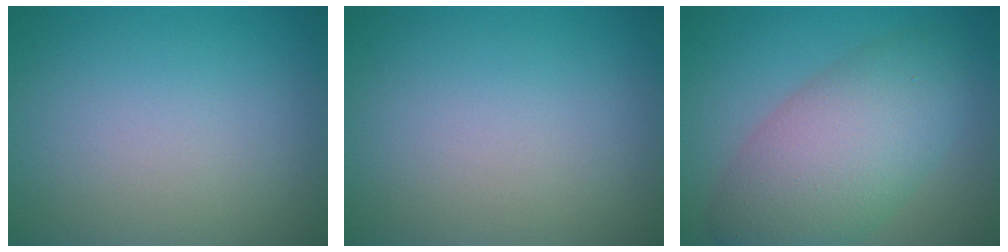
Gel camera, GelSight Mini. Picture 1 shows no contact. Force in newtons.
{"total": 0.0}
{"total": 7.9, "press": 7.9, "slide": 0.3}